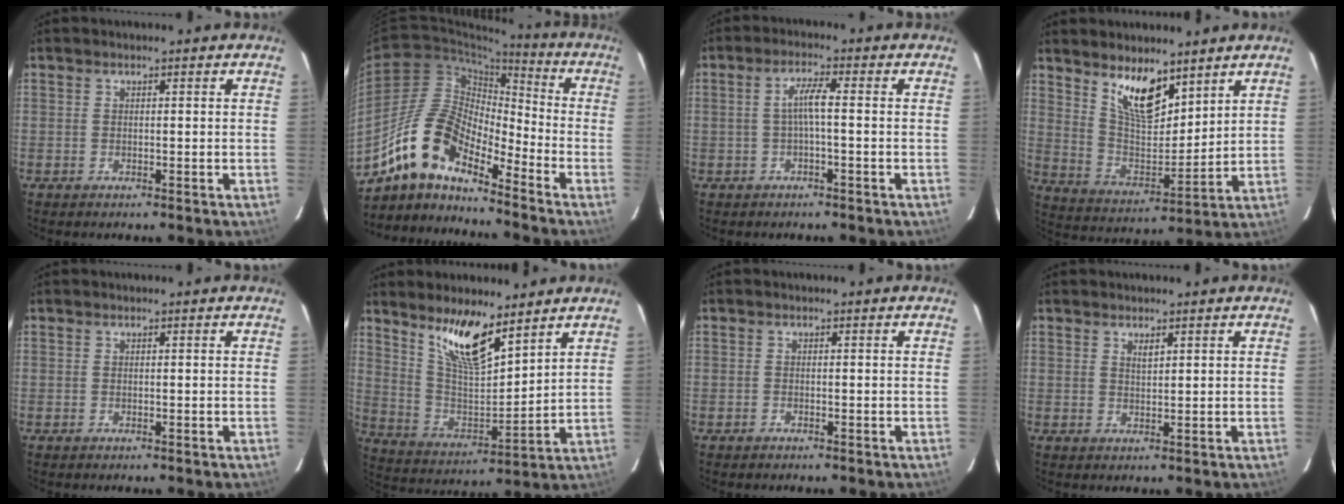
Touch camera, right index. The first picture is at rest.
{"total": 13.9, "force": [-11.1, 4.6, 7.1], "torque": [-0.124, 0.010, -0.224]}
{"total": 3.5, "force": [-0.5, 0.1, 3.4], "torque": [-0.068, 0.006, -0.008]}
{"total": 11.6, "force": [7.9, 4.4, 7.2], "torque": [-0.130, -0.007, 0.157]}
{"total": 0.0}
{"total": 12.8, "force": [9.1, 3.4, 8.4], "torque": [-0.155, -0.007, 0.183]}
{"total": 0.5, "force": [-0.5, 0.3, 0.0], "torque": [-0.001, 0.002, -0.009]}
{"total": 1.6, "force": [1.0, 0.6, 1.1], "torque": [-0.016, 0.001, 0.019]}